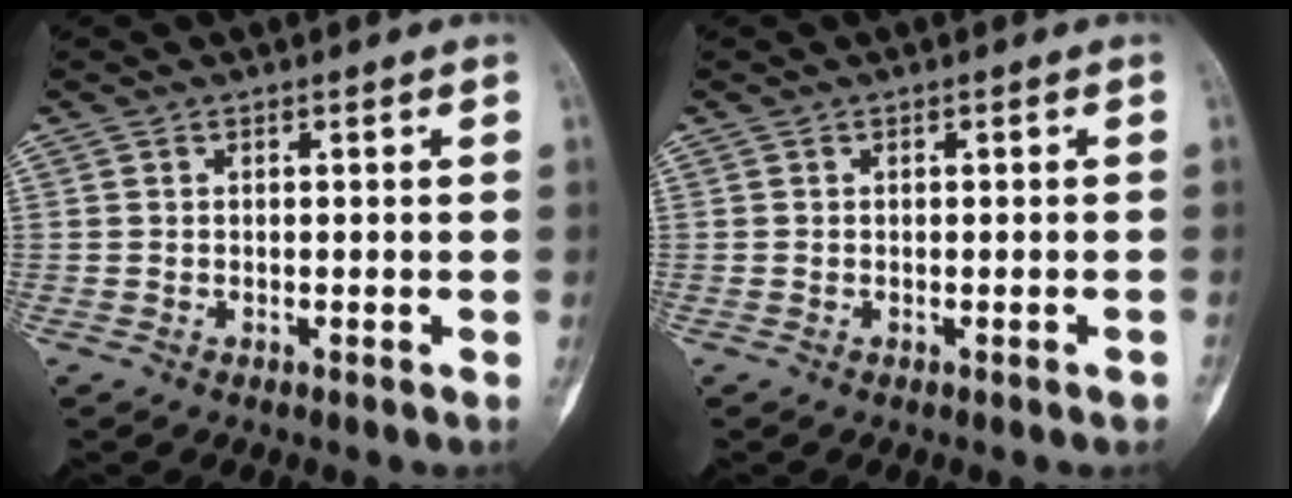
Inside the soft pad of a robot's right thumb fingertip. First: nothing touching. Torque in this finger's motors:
{"motor_torque": [0.46, 0.19, 0.17, -0.28, 0.14]}